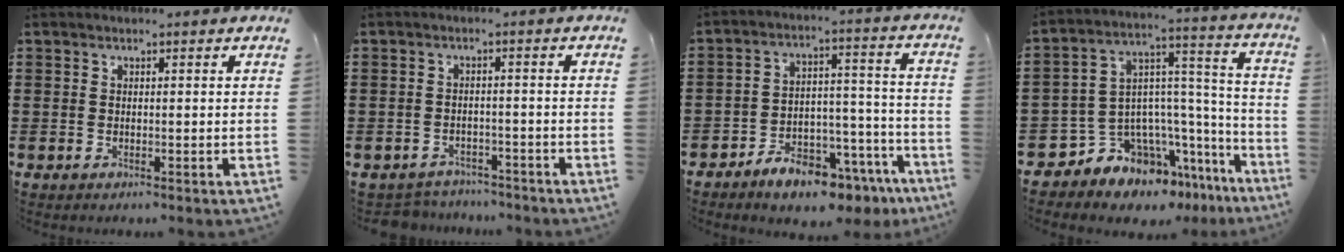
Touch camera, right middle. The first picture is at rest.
{"total": 2.8, "force": [-2.8, 0.4, -0.3], "torque": [-0.005, -0.002, -0.062]}
{"total": 7.7, "force": [-7.0, 2.2, 2.4], "torque": [-0.038, 0.027, -0.129]}
{"total": 8.6, "force": [-7.1, 4.6, 1.4], "torque": [-0.059, -0.013, -0.136]}